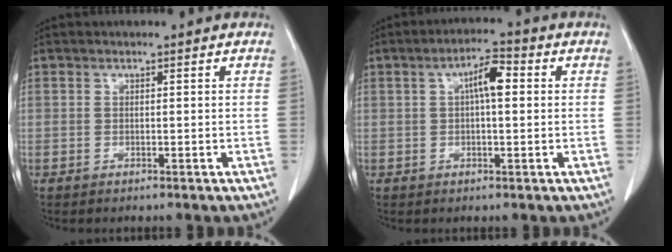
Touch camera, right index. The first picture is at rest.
{"total": 5.2, "force": [1.0, 1.4, 4.9], "torque": [-0.083, 0.017, 0.015]}